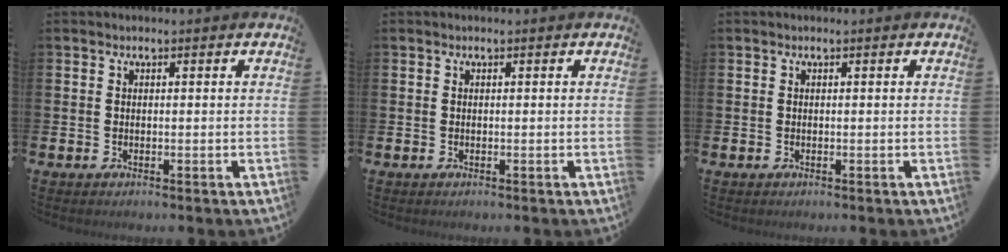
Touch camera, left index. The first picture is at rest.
{"total": 0.0}
{"total": 0.0}